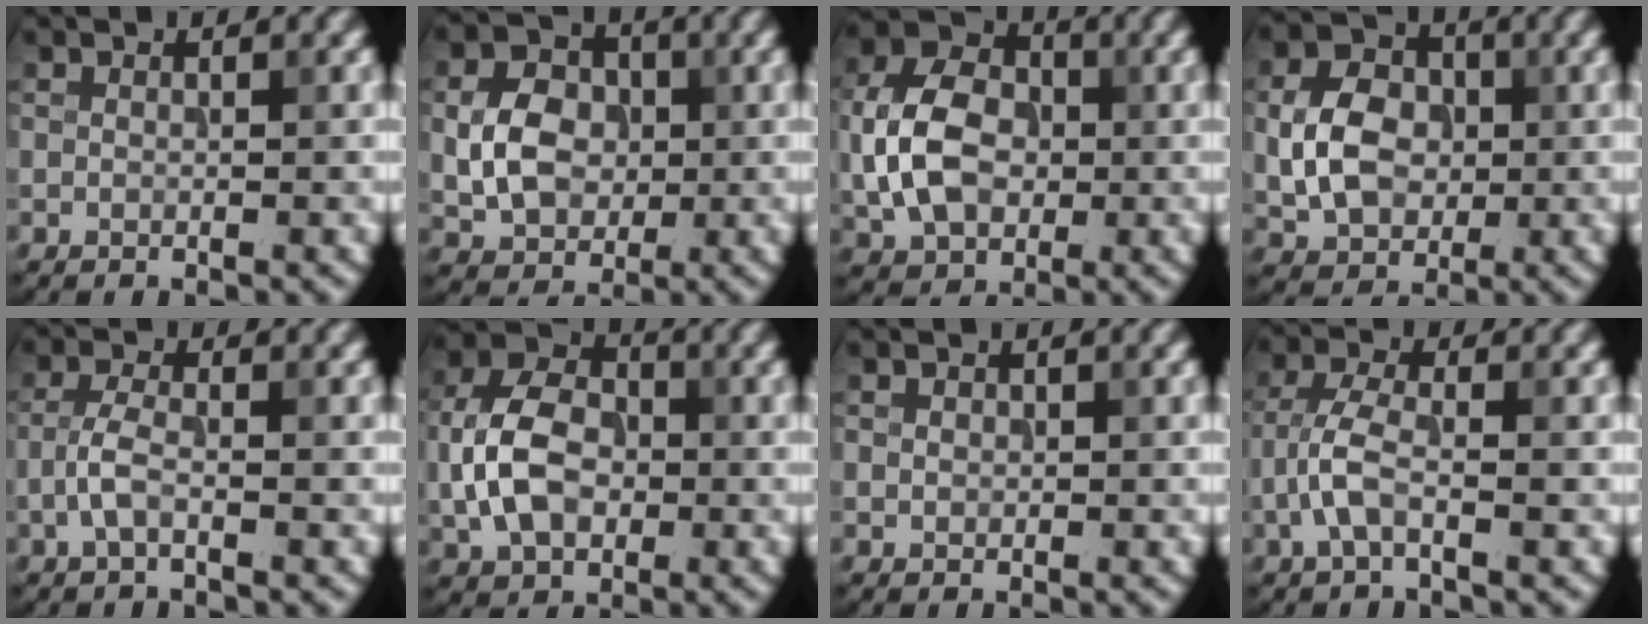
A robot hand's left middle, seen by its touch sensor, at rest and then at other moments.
{"total": 5.2, "force": [-0.1, 4.2, 3.2], "torque": [-0.060, 0.007, -0.004]}
{"total": 7.3, "force": [-0.6, 5.4, 4.9], "torque": [-0.104, 0.012, -0.020]}
{"total": 5.8, "force": [-0.1, 4.5, 3.7], "torque": [-0.072, 0.008, -0.005]}
{"total": 2.3, "force": [-0.9, 0.8, 1.9], "torque": [-0.044, 0.006, -0.025]}
{"total": 6.8, "force": [-0.9, 4.8, 4.7], "torque": [-0.094, 0.010, -0.024]}
{"total": 0.6, "force": [0.2, 0.6, 0.2], "torque": [-0.001, -0.002, 0.003]}
{"total": 3.3, "force": [-1.2, 1.3, 2.8], "torque": [-0.063, 0.008, -0.033]}